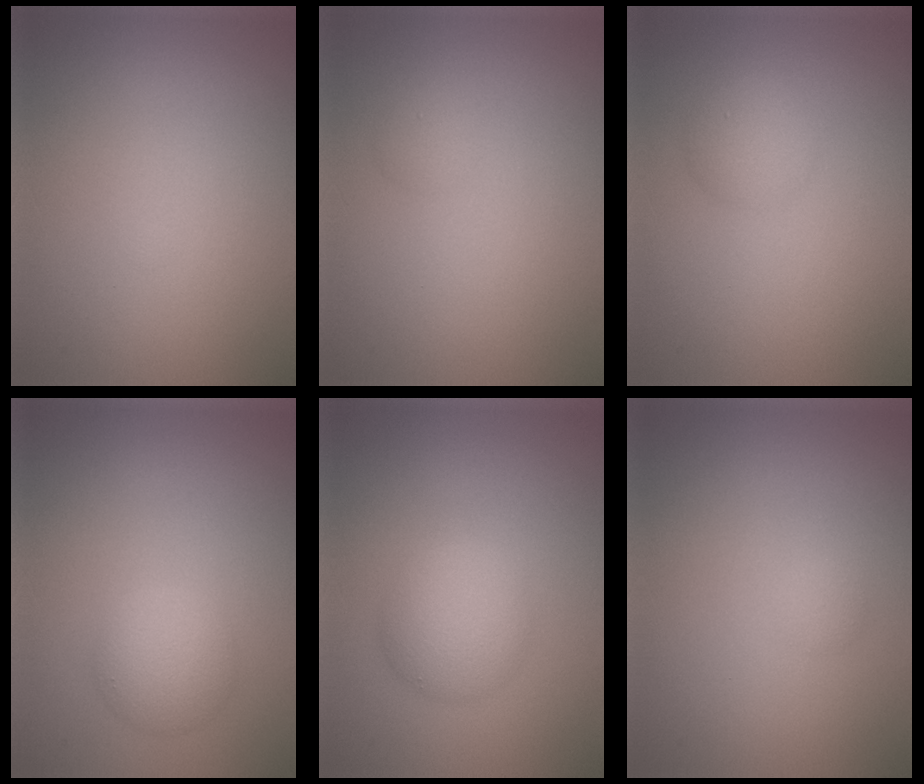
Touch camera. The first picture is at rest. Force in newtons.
{"total": 0.8, "press": 0.8, "slide": 0.0}
{"total": 2.0, "press": 2.0, "slide": 0.1}
{"total": 2.9, "press": 2.9, "slide": 0.0}
{"total": 3.6, "press": 3.6, "slide": 0.1}
{"total": 0.6, "press": 0.6, "slide": 0.1}